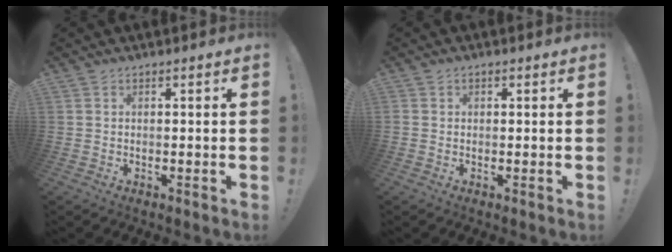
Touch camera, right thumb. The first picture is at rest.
{"total": 0.8, "force": [0.2, 0.7, 0.2], "torque": [0.003, 0.000, 0.002]}